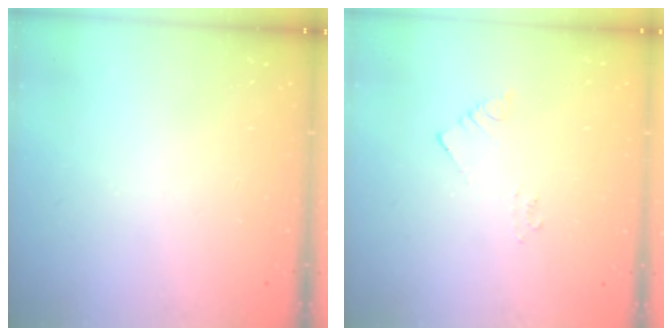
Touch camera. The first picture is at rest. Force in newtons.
{"total": 2.1, "press": 2.1, "slide": 0.3}